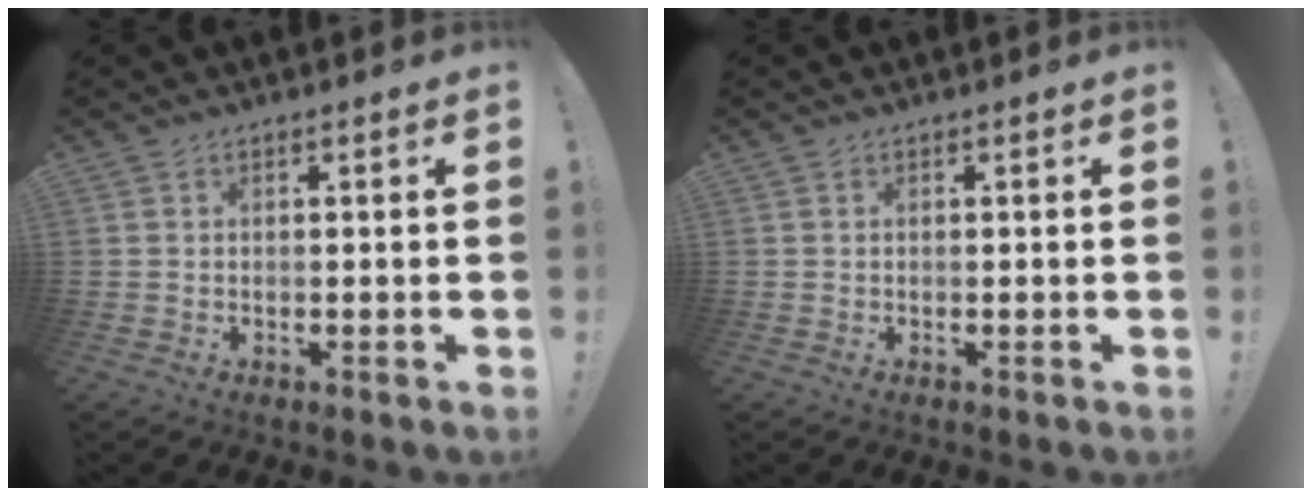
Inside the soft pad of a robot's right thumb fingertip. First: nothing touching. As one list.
[{"total": 0.0}]